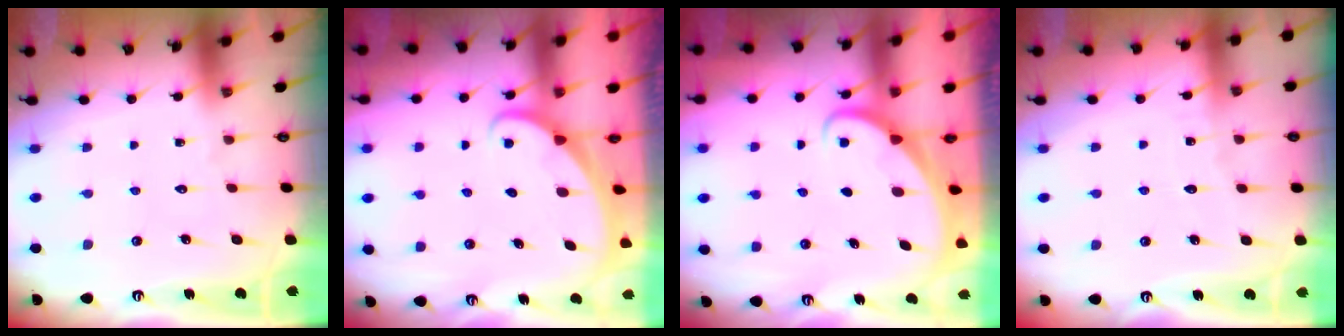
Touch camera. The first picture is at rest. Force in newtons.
{"total": 1.3, "press": 1.3, "slide": 0.0}
{"total": 1.7, "press": 1.7, "slide": 0.1}
{"total": 2.3, "press": 2.3, "slide": 0.3}